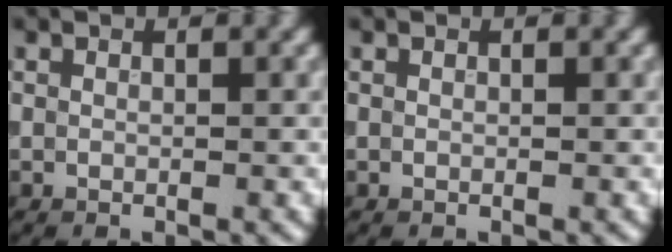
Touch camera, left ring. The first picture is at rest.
{"total": 0.0}